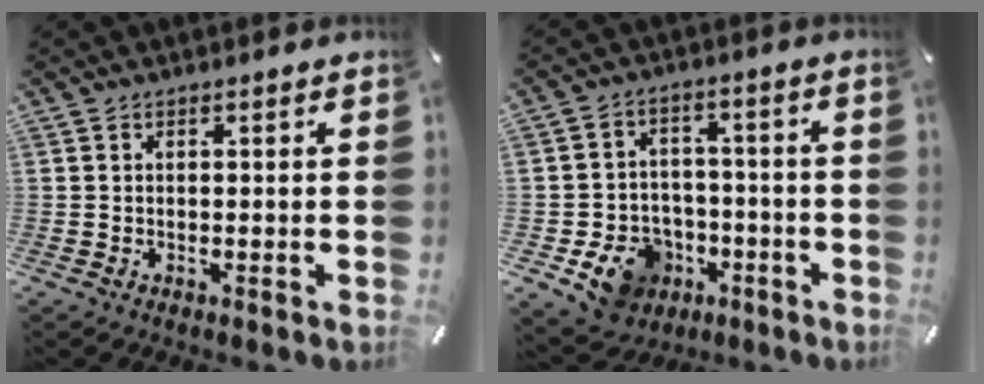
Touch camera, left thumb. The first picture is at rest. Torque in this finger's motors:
{"motor_torque": [1.40, 1.72, 0.13, 0.09, 0.14]}